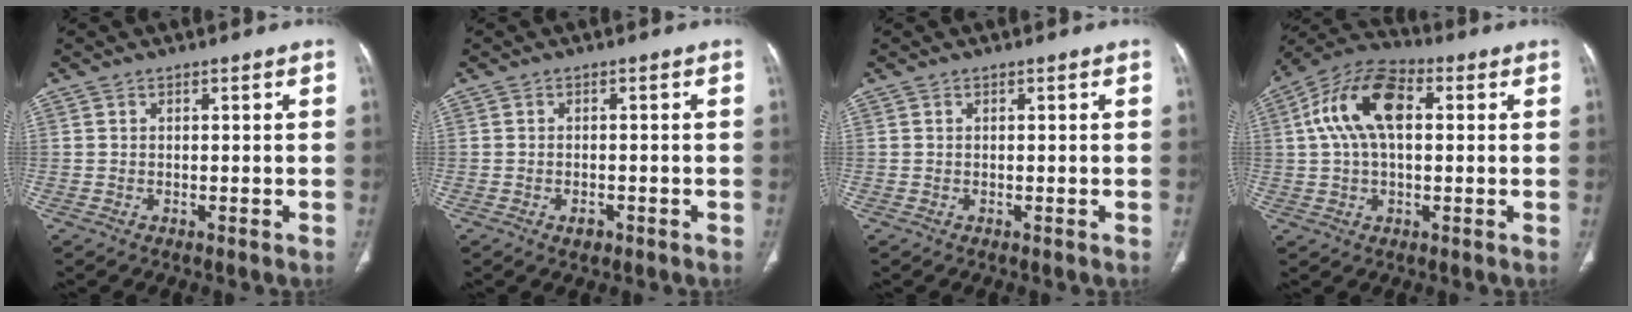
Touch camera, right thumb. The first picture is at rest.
{"total": 1.9, "force": [-1.0, 1.1, 1.1], "torque": [-0.016, 0.005, -0.011]}
{"total": 0.0}
{"total": 13.7, "force": [2.7, 7.7, 11.0], "torque": [-0.211, 0.031, 0.043]}